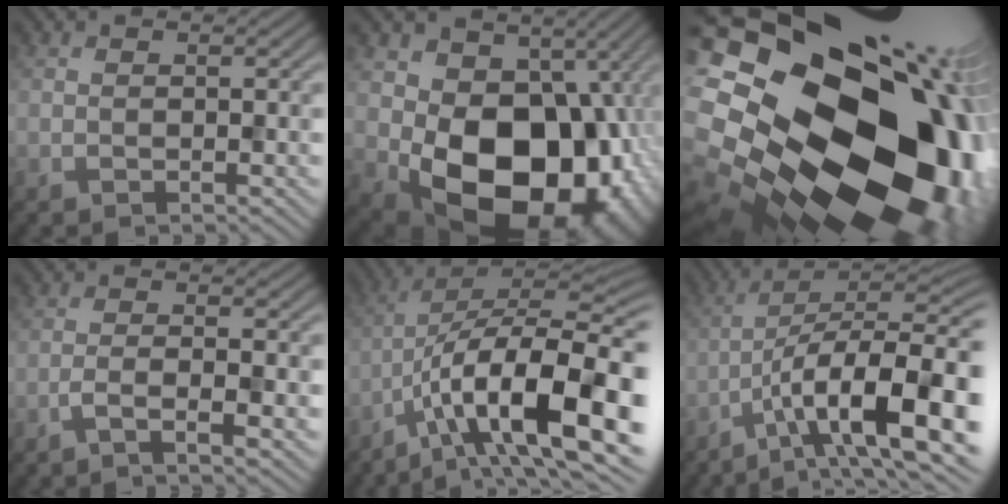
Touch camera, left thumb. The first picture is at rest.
{"total": 19.3, "force": [-2.7, 13.9, 13.1], "torque": [-0.179, -0.060, -0.013]}
{"total": 25.6, "force": [-1.9, 20.6, 15.0], "torque": [-0.286, -0.042, -0.086]}
{"total": 3.6, "force": [-1.8, 0.5, 3.1], "torque": [-0.047, 0.008, -0.050]}
{"total": 17.7, "force": [-7.0, 6.2, 15.0], "torque": [-0.235, -0.006, -0.115]}
{"total": 14.8, "force": [-6.1, 4.6, 12.6], "torque": [-0.199, 0.001, -0.099]}